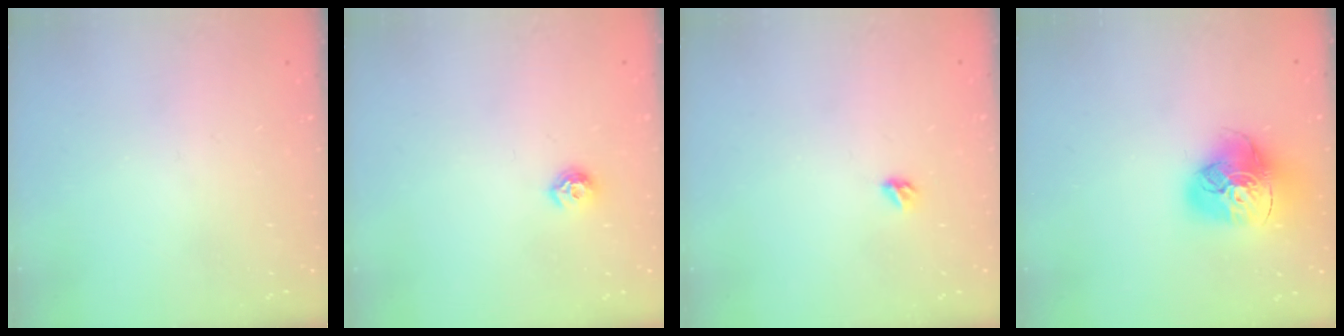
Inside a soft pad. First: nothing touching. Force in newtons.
{"total": 7.2, "press": 7.1, "slide": 1.0}
{"total": 3.5, "press": 3.5, "slide": 0.8}
{"total": 16.7, "press": 16.6, "slide": 1.8}